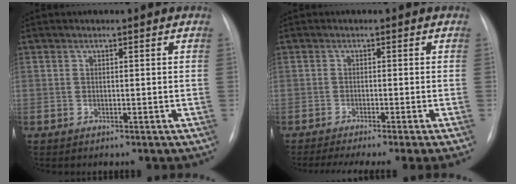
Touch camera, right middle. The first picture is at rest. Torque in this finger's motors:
{"motor_torque": [1.07, -1.07, 0.18, 0.07]}